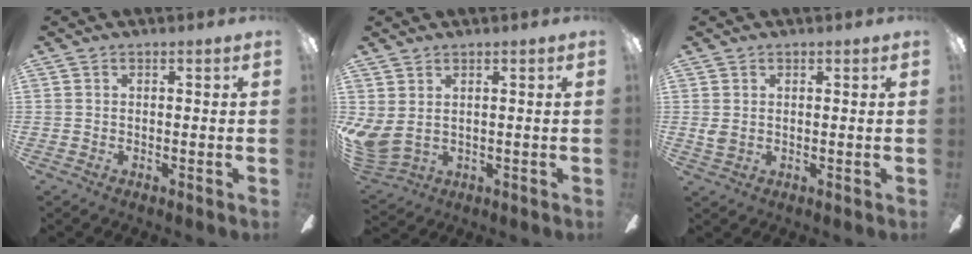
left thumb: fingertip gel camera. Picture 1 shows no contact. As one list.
[{"total": 5.1, "force": [2.2, 3.4, 3.1], "torque": [-0.088, -0.015, 0.042]}, {"total": 2.0, "force": [0.9, 1.3, 1.3], "torque": [-0.019, -0.002, 0.015]}]